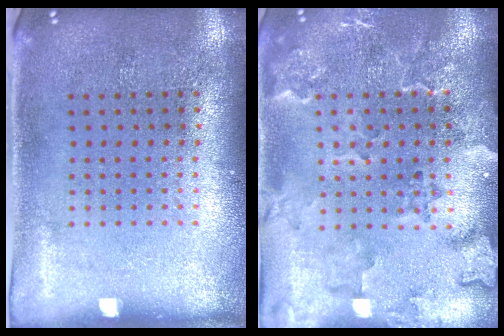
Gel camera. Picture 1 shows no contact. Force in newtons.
{"total": 2.4, "press": 2.2, "slide": 0.9}